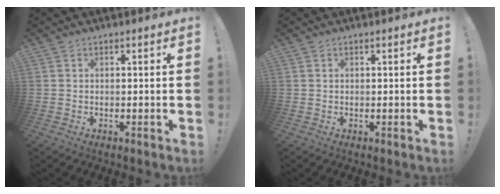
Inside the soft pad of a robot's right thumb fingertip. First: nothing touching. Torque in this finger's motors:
{"motor_torque": [0.09, 0.04, 0.11, -0.05, -0.02]}